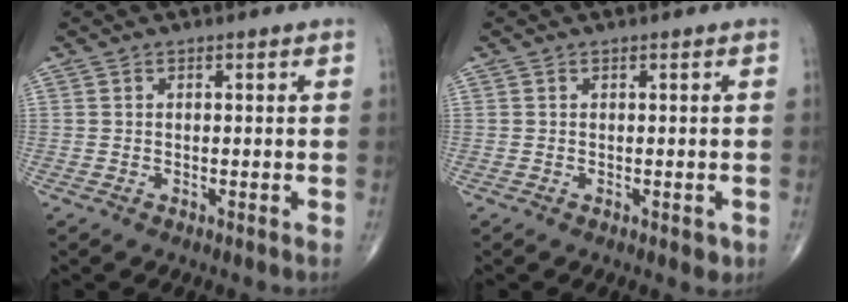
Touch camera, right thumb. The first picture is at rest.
{"total": 1.5, "force": [-0.2, 0.9, 1.2], "torque": [-0.007, 0.000, 0.000]}